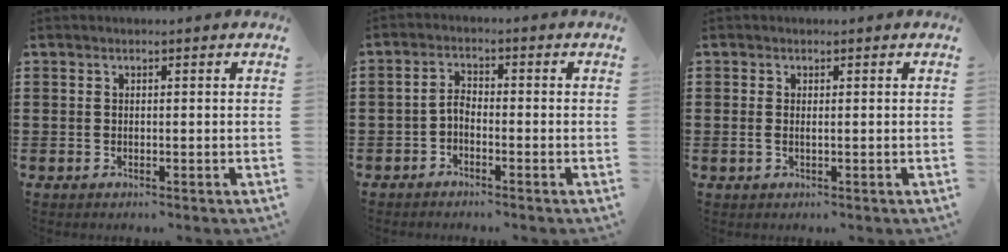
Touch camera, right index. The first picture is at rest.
{"total": 2.2, "force": [-1.5, 0.8, 1.4], "torque": [-0.036, 0.005, -0.034]}
{"total": 0.8, "force": [0.1, 0.2, 0.8], "torque": [-0.017, -0.001, 0.003]}